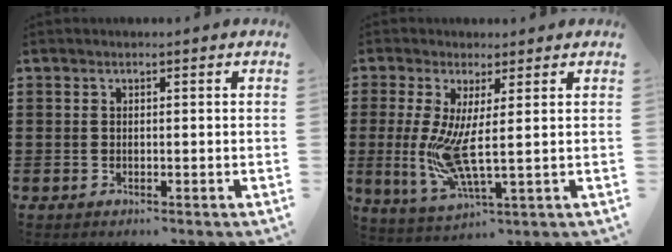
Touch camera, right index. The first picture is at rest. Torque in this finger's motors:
{"motor_torque": [2.06, -0.03, 0.68, 0.21]}